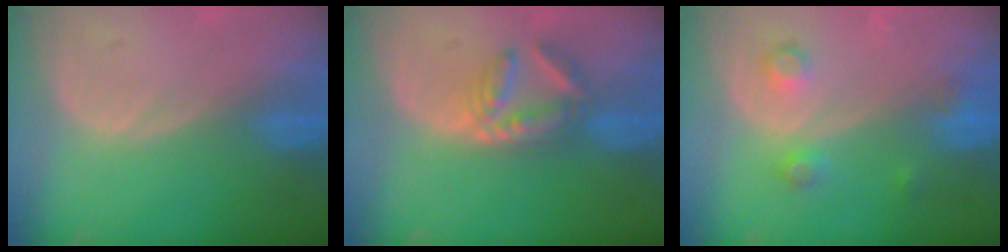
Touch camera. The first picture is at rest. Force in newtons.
{"total": 6.2, "press": 5.7, "slide": 2.5}
{"total": 3.7, "press": 3.4, "slide": 1.6}